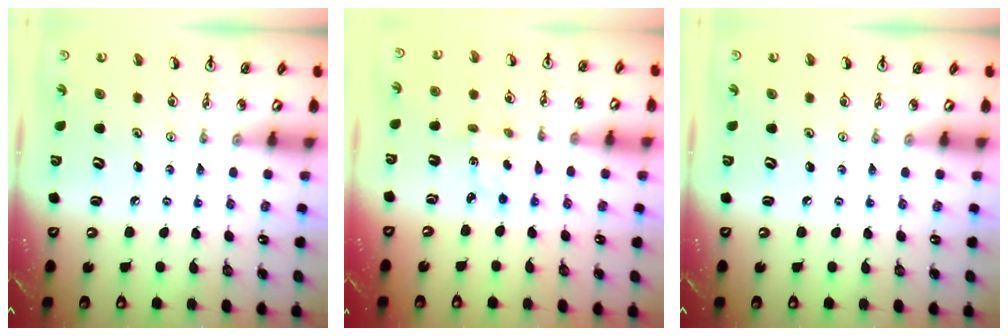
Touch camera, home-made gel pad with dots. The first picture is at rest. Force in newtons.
{"total": 2.1, "press": 2.0, "slide": 0.7}
{"total": 0.0}